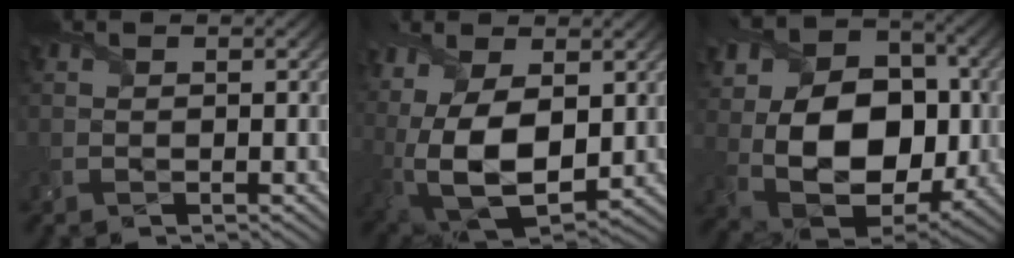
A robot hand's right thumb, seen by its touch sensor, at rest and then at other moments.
{"total": 15.1, "force": [1.3, 8.8, 12.2], "torque": [-0.262, -0.028, 0.038]}
{"total": 16.7, "force": [0.0, 12.1, 11.5], "torque": [-0.222, -0.015, 0.024]}